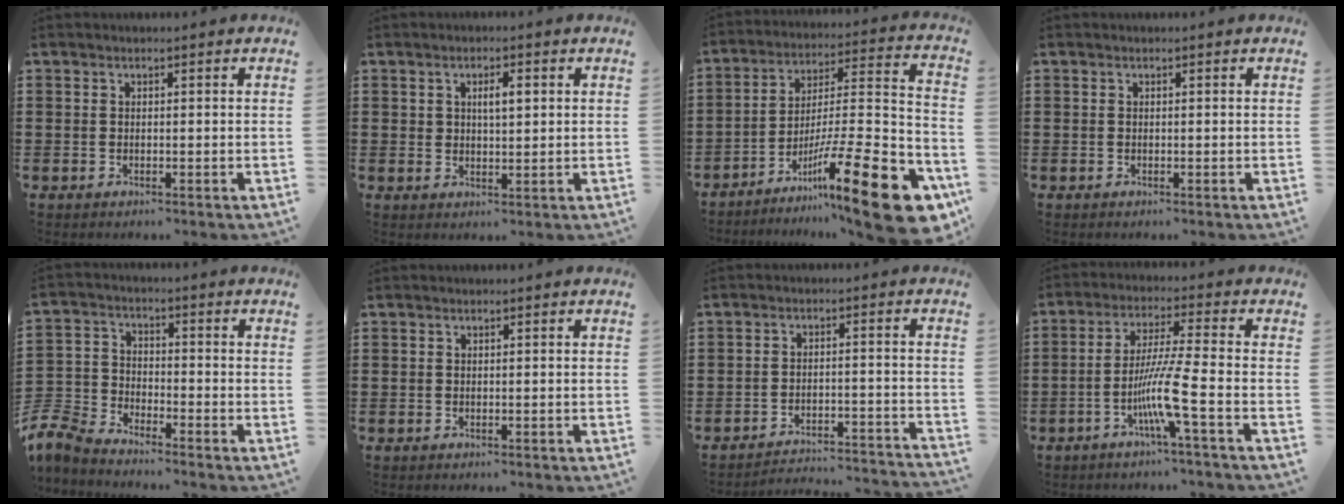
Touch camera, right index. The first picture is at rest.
{"total": 2.7, "force": [0.9, 1.1, 2.3], "torque": [-0.039, 0.003, 0.011]}
{"total": 19.6, "force": [-11.4, 2.9, 15.7], "torque": [-0.238, 0.039, -0.191]}
{"total": 0.0}
{"total": 5.6, "force": [-5.4, 1.0, 1.0], "torque": [-0.051, -0.004, -0.117]}
{"total": 0.0}
{"total": 3.3, "force": [-3.2, 0.1, 0.9], "torque": [-0.022, -0.002, -0.070]}
{"total": 8.1, "force": [-3.4, -0.5, 7.4], "torque": [-0.152, -0.018, -0.070]}